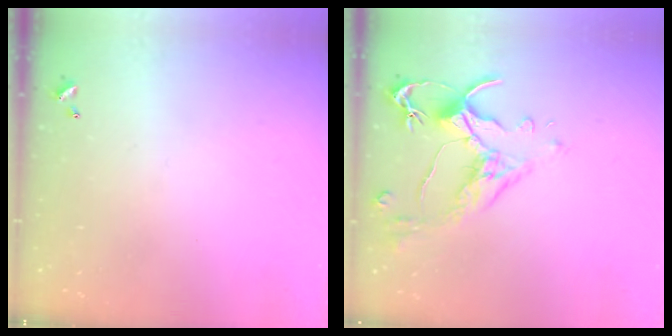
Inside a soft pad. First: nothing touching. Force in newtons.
{"total": 2.6, "press": 2.2, "slide": 1.3}